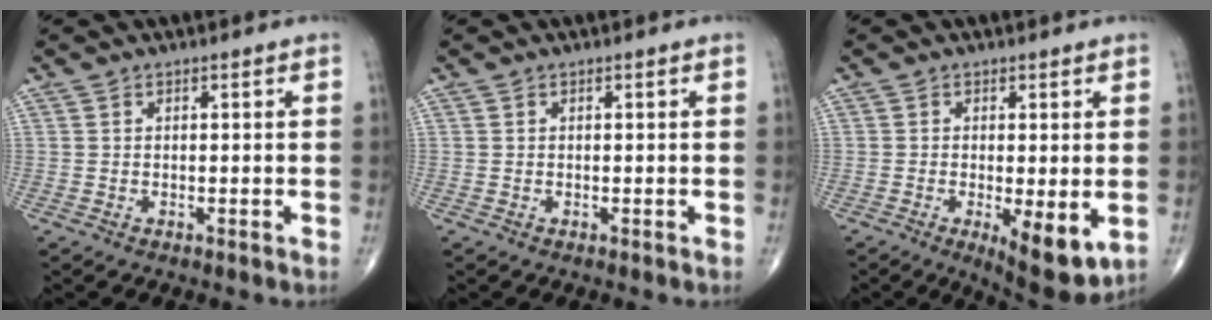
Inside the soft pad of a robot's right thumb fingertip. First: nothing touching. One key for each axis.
{"total": 0.0}
{"total": 8.6, "fx": -2.1, "fy": 2.9, "fz": 7.8, "tx": -0.113, "ty": -0.022, "tz": -0.026}